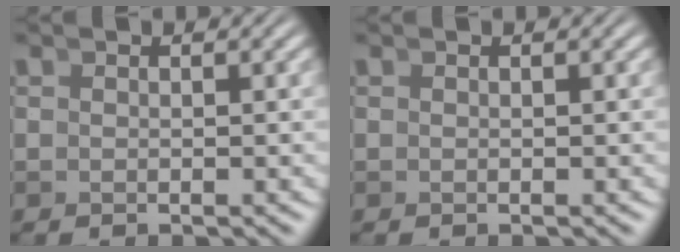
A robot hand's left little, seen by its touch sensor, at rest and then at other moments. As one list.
[{"total": 0.0}]